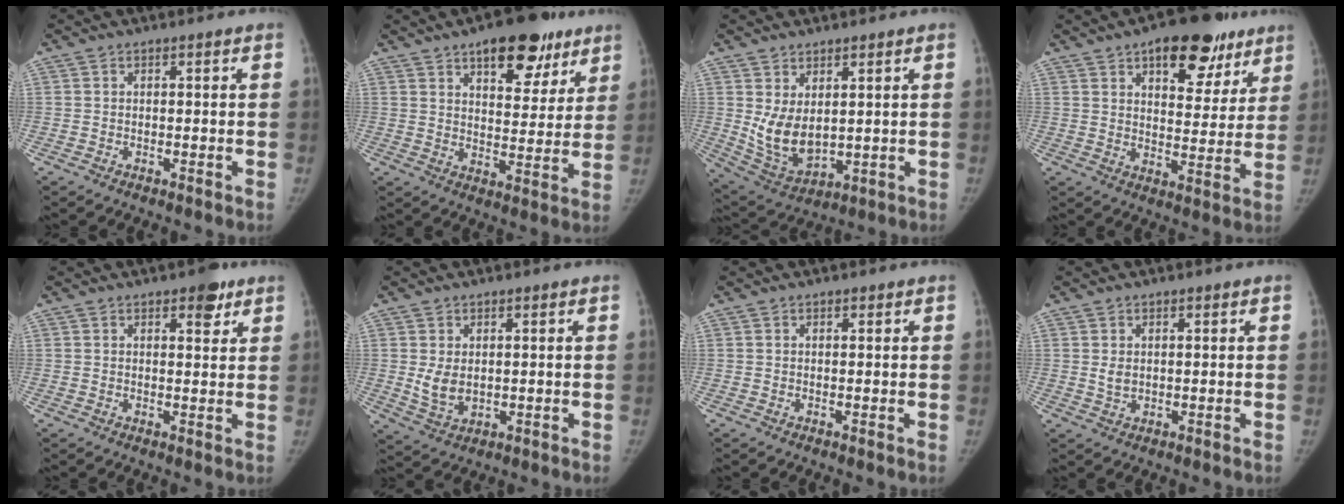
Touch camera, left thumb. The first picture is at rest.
{"total": 15.2, "force": [9.2, 7.2, 9.8], "torque": [-0.082, -0.036, 0.130]}
{"total": 9.1, "force": [2.0, 5.6, 6.9], "torque": [-0.115, -0.027, 0.061]}
{"total": 17.0, "force": [10.1, 8.4, 10.8], "torque": [-0.087, -0.034, 0.138]}
{"total": 4.4, "force": [2.7, 2.1, 2.9], "torque": [-0.020, -0.012, 0.032]}
{"total": 4.8, "force": [0.7, 3.3, 3.5], "torque": [-0.056, -0.016, 0.024]}
{"total": 0.6, "force": [0.4, 0.3, 0.3], "torque": [-0.006, -0.003, 0.006]}
{"total": 2.0, "force": [0.7, 1.4, 1.3], "torque": [-0.019, -0.007, 0.017]}